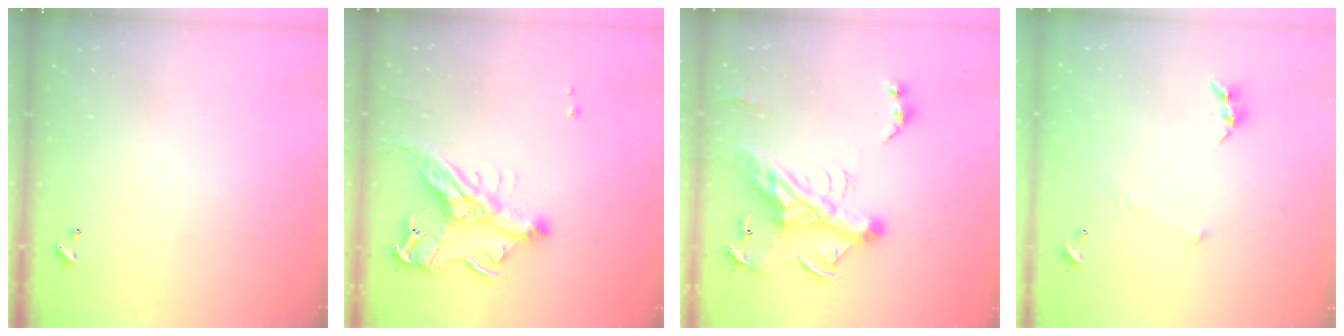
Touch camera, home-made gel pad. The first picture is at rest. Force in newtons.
{"total": 12.8, "press": 12.8, "slide": 1.1}
{"total": 18.2, "press": 18.0, "slide": 2.7}
{"total": 5.2, "press": 5.1, "slide": 0.6}